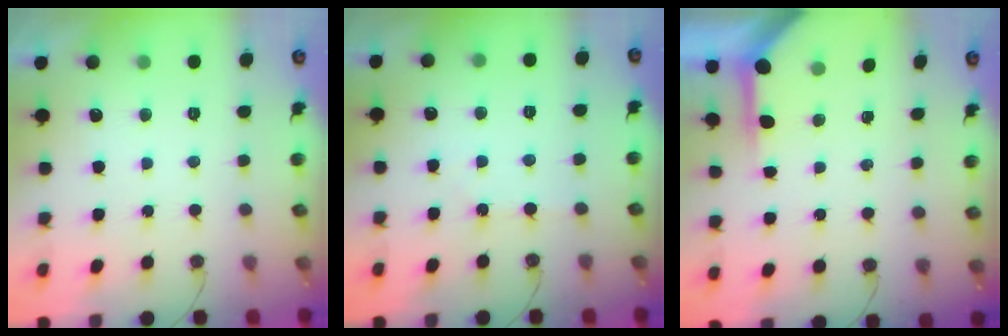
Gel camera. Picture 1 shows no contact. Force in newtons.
{"total": 2.9, "press": 2.8, "slide": 0.5}
{"total": 3.8, "press": 3.8, "slide": 0.3}